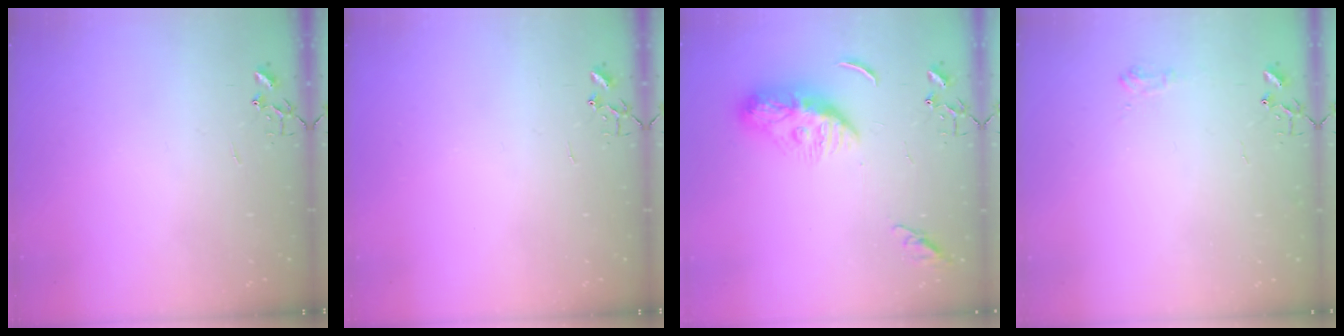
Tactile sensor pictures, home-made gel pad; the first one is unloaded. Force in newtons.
{"total": 0.0}
{"total": 10.8, "press": 10.7, "slide": 1.0}
{"total": 7.1, "press": 7.1, "slide": 0.8}